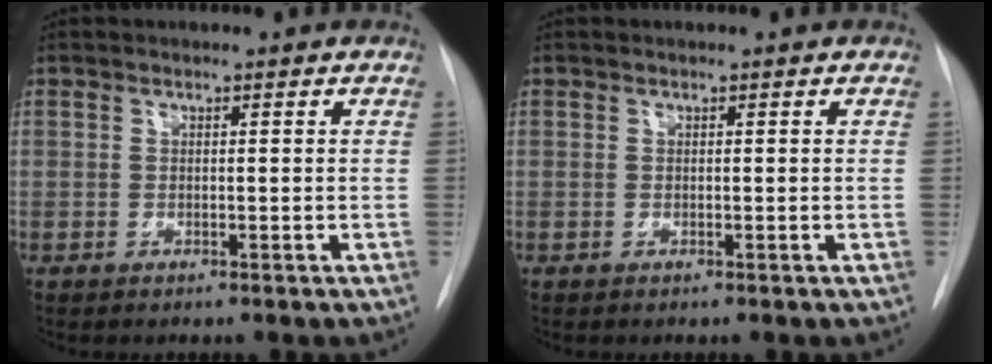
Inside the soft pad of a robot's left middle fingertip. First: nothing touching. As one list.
[{"total": 0.0}]